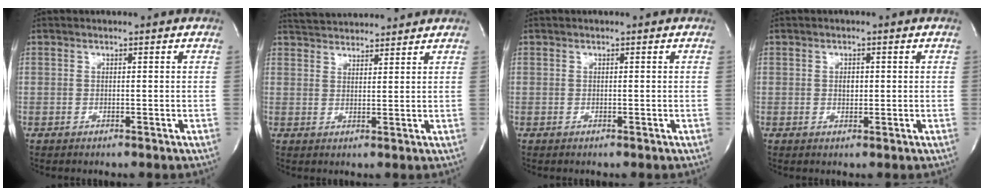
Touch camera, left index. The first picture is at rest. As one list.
[{"total": 8.2, "force": [7.9, 1.4, 1.8], "torque": [-0.035, 0.025, 0.121]}, {"total": 0.0}, {"total": 1.4, "force": [0.1, 0.9, 1.1], "torque": [-0.019, 0.000, 0.003]}]